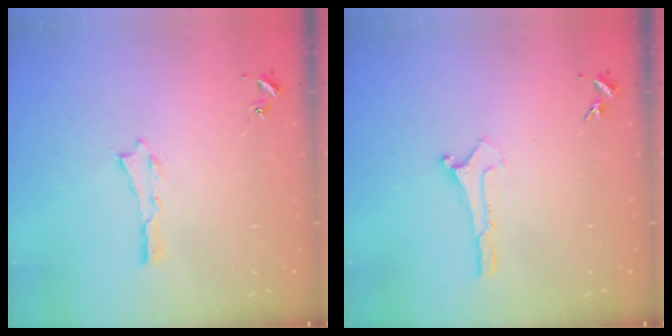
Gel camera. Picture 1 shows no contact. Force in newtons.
{"total": 0.0}